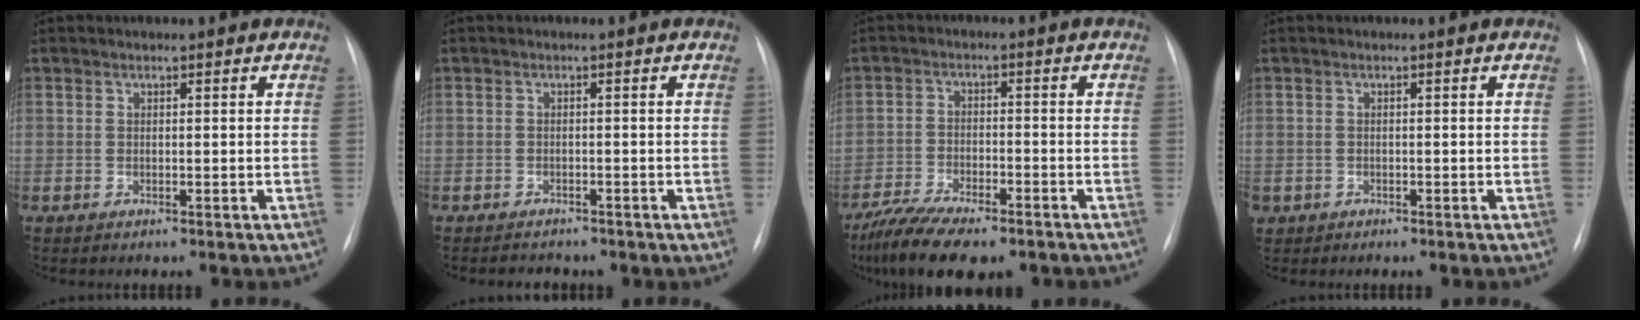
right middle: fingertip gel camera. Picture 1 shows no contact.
{"total": 2.0, "force": [-1.7, 1.0, 0.3], "torque": [-0.012, -0.002, -0.020]}
{"total": 11.8, "force": [-9.1, 3.5, 6.7], "torque": [-0.118, -0.016, -0.148]}
{"total": 1.2, "force": [-0.5, 1.1, 0.2], "torque": [-0.009, 0.003, -0.003]}